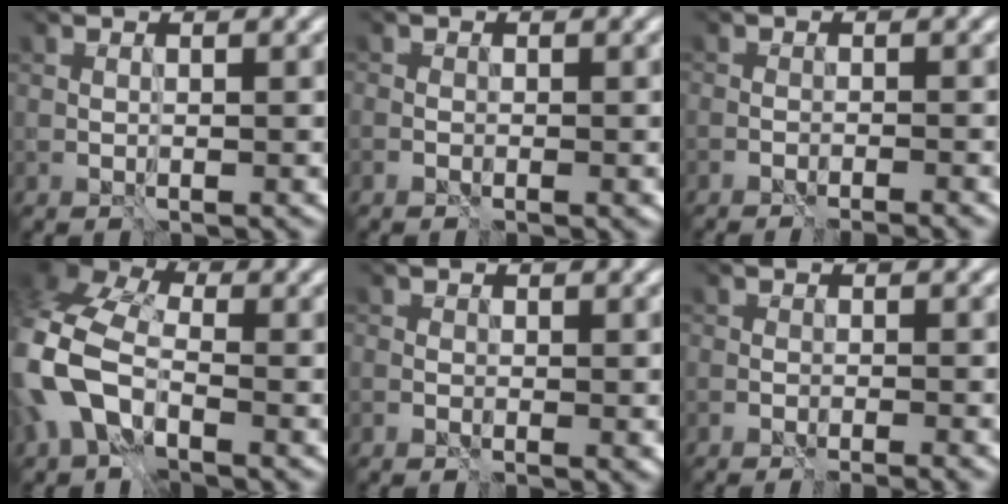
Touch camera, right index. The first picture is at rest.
{"total": 0.7, "force": [-0.5, 0.5, 0.1], "torque": [-0.005, -0.003, -0.010]}
{"total": 1.2, "force": [-1.2, 0.2, 0.4], "torque": [0.006, 0.000, -0.020]}
{"total": 9.3, "force": [-1.7, 6.2, 6.6], "torque": [-0.191, 0.004, -0.052]}
{"total": 0.8, "force": [-0.4, 0.7, 0.3], "torque": [-0.010, -0.003, -0.009]}
{"total": 1.1, "force": [-0.8, 0.3, 0.6], "torque": [-0.005, -0.005, -0.016]}